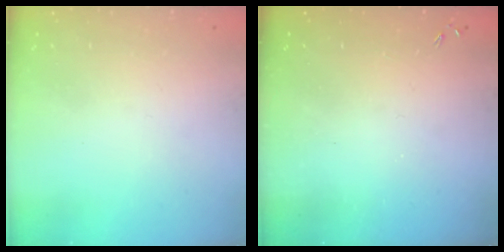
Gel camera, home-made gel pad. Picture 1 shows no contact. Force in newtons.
{"total": 0.0}